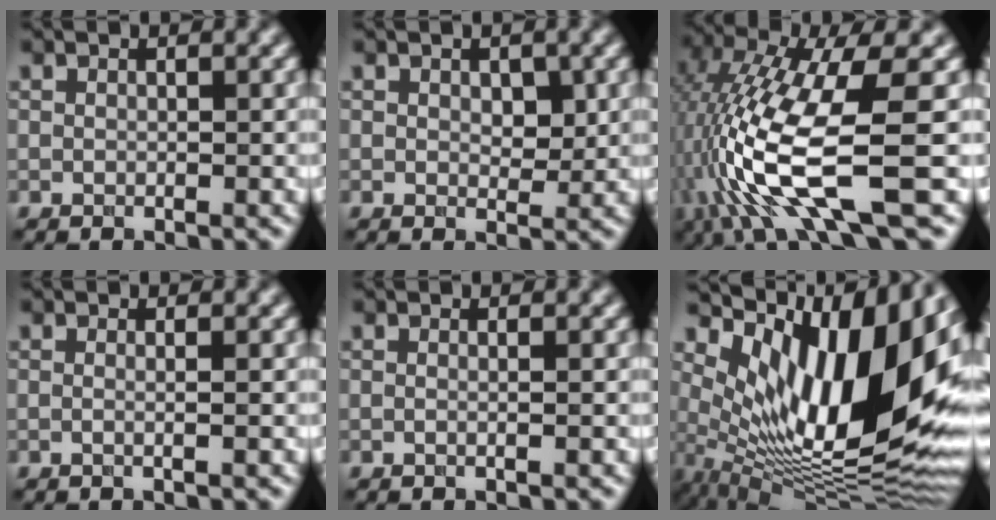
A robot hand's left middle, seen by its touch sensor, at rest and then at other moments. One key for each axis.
{"total": 2.0, "fx": 0.5, "fy": 1.2, "fz": 1.5, "tx": -0.019, "ty": -0.006, "tz": 0.010}
{"total": 11.6, "fx": -3.6, "fy": 2.8, "fz": 10.7, "tx": -0.229, "ty": -0.005, "tz": -0.064}
{"total": 1.6, "fx": 0.3, "fy": 0.8, "fz": 1.4, "tx": -0.004, "ty": -0.005, "tz": -0.021}
{"total": 1.0, "fx": 0.1, "fy": 0.5, "fz": 0.9, "tx": -0.008, "ty": -0.007, "tz": -0.011}
{"total": 16.9, "fx": 4.3, "fy": 7.2, "fz": 14.7, "tx": -0.229, "ty": -0.001, "tz": 0.068}